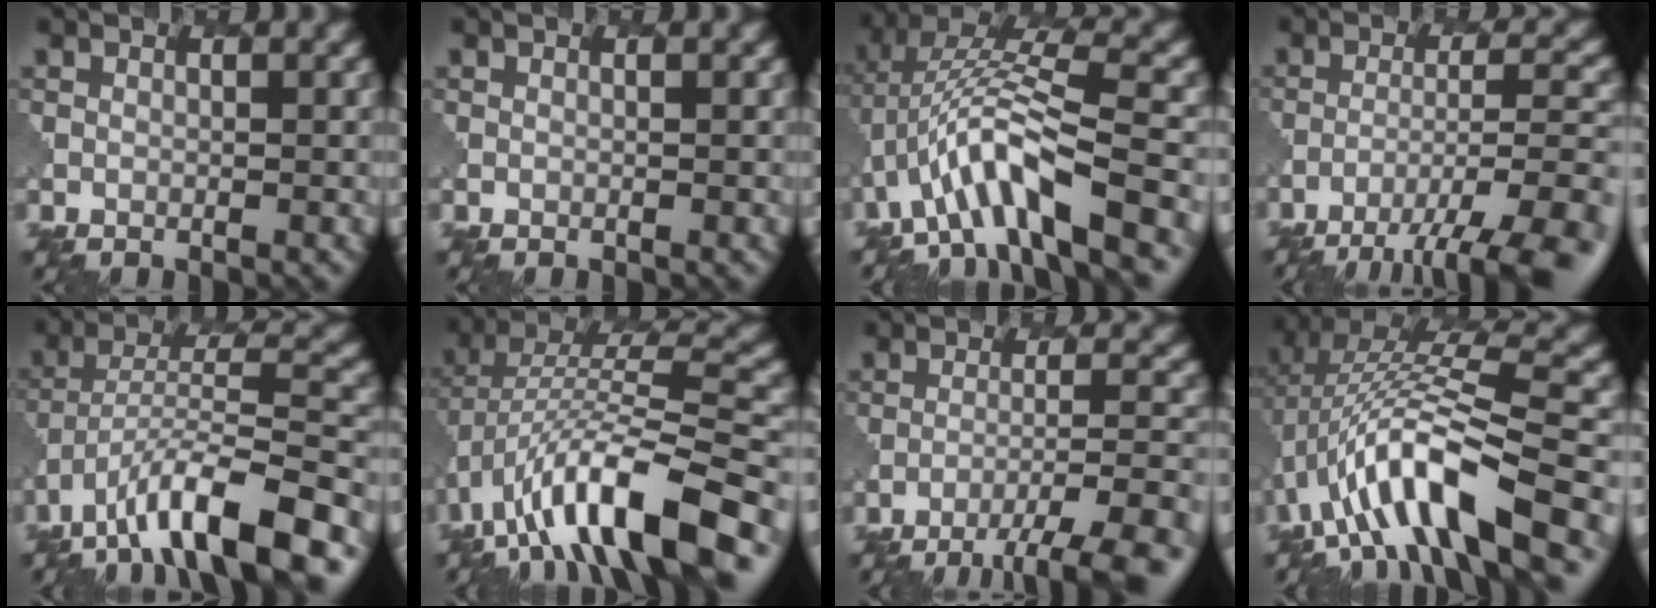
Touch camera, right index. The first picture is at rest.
{"total": 0.0}
{"total": 8.3, "force": [-3.2, 2.3, 7.3], "torque": [-0.136, 0.019, -0.058]}
{"total": 10.6, "force": [-7.5, 2.3, 7.2], "torque": [-0.119, -0.008, -0.098]}
{"total": 11.5, "force": [-7.7, 3.0, 8.0], "torque": [-0.128, 0.013, -0.136]}
{"total": 12.6, "force": [-6.2, 4.5, 10.0], "torque": [-0.171, 0.020, -0.106]}
{"total": 7.4, "force": [-5.3, 1.2, 5.1], "torque": [-0.068, 0.003, -0.068]}
{"total": 10.6, "force": [-3.4, 3.7, 9.3], "torque": [-0.167, 0.019, -0.057]}